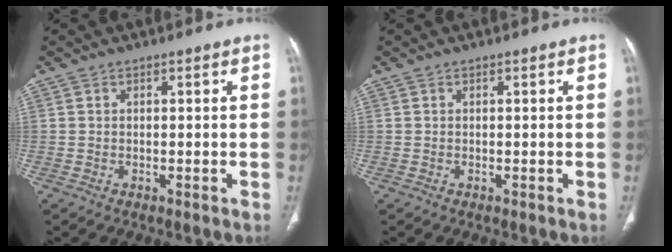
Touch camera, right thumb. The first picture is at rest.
{"total": 0.0}